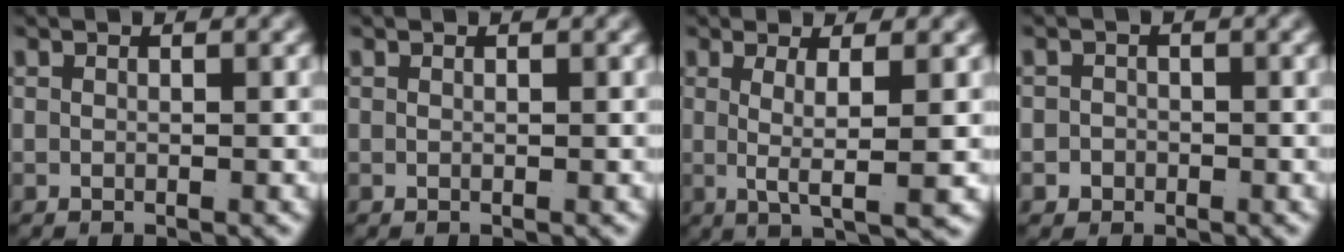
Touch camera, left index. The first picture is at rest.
{"total": 0.0}
{"total": 4.2, "force": [0.4, 0.1, 4.2], "torque": [-0.065, -0.010, 0.013]}
{"total": 1.9, "force": [-1.0, 1.6, 0.1], "torque": [-0.008, -0.017, -0.013]}